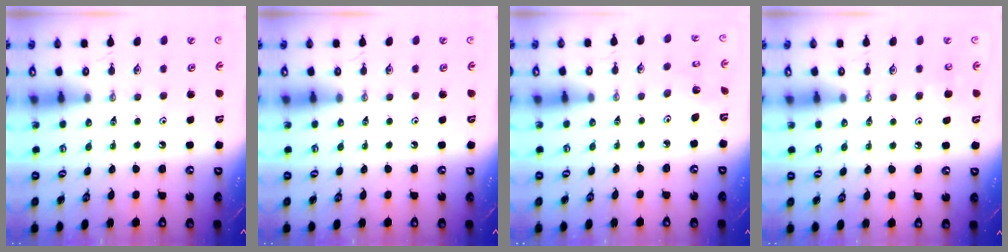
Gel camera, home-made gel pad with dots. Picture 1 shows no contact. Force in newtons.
{"total": 0.0}
{"total": 2.3, "press": 2.3, "slide": 0.2}
{"total": 5.7, "press": 5.7, "slide": 0.9}